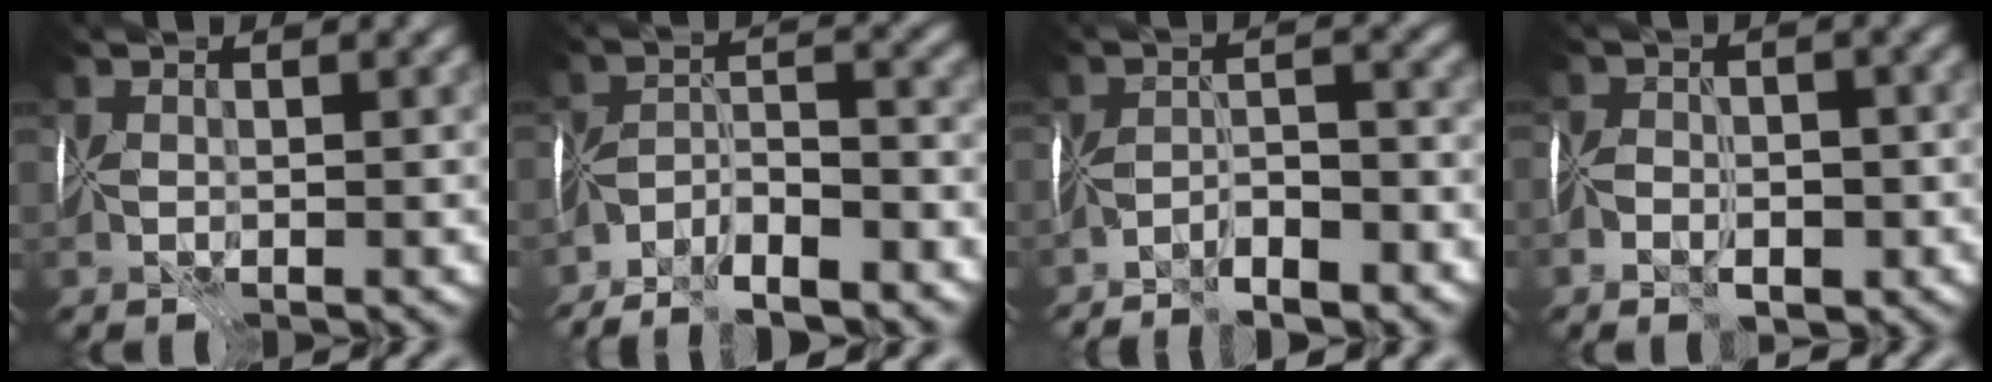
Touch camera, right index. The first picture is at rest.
{"total": 6.6, "force": [-5.5, 1.5, 3.4], "torque": [-0.043, 0.004, -0.104]}
{"total": 3.6, "force": [-3.3, 0.2, 1.5], "torque": [-0.019, 0.006, -0.057]}
{"total": 3.8, "force": [-2.5, 2.1, 1.9], "torque": [-0.016, 0.000, -0.052]}